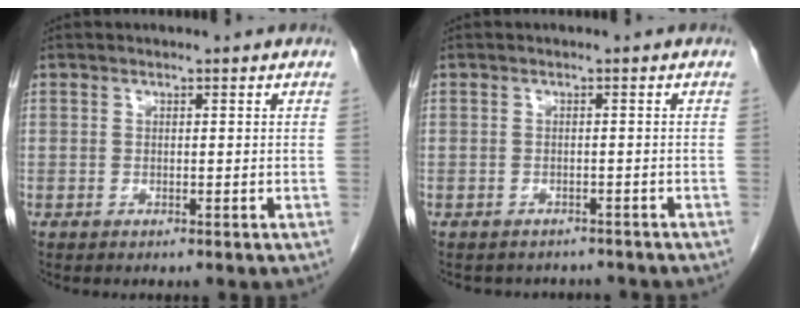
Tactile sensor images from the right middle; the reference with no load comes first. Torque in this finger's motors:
{"motor_torque": [0.04, -0.02, -0.04, 0.01]}